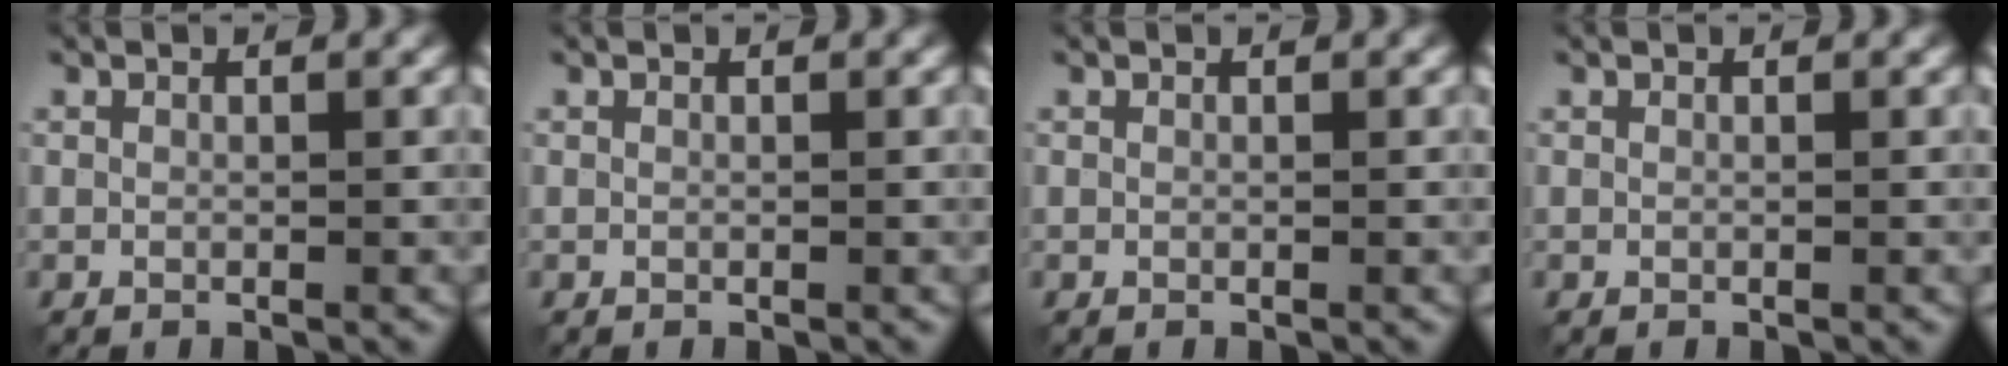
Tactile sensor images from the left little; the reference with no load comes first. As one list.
[{"total": 0.0}, {"total": 0.0}, {"total": 0.0}]